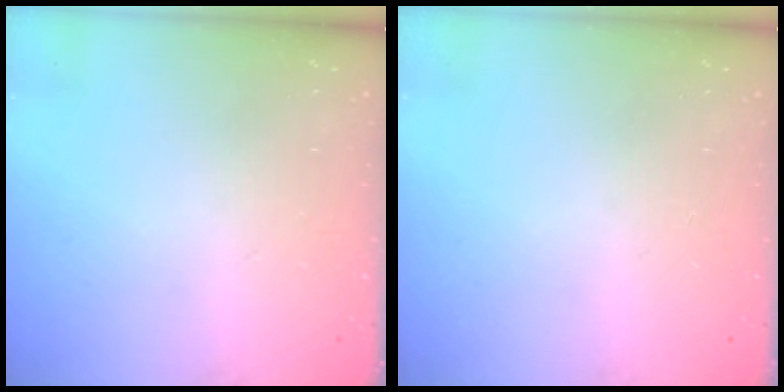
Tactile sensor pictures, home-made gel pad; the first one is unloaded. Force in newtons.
{"total": 0.0}